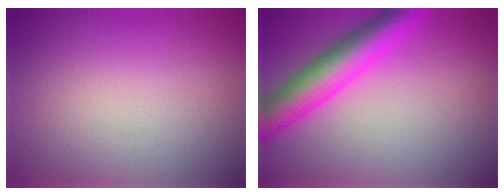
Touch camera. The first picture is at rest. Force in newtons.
{"total": 6.6, "press": 6.6, "slide": 0.1}